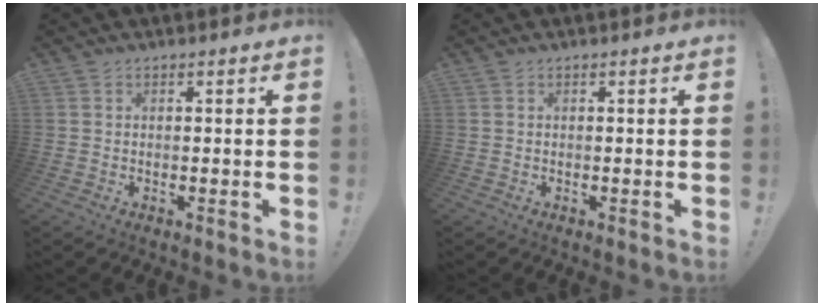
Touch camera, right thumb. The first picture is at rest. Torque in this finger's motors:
{"motor_torque": [-0.35, -0.35, -0.02, 0.21, 0.02]}